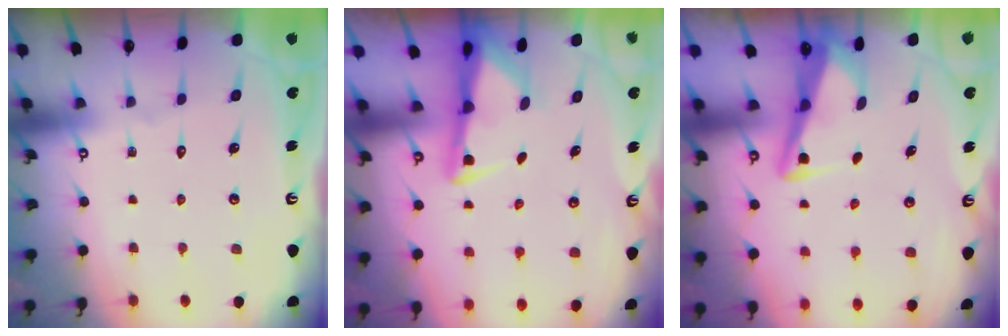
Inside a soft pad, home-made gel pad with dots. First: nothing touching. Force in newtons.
{"total": 3.0, "press": 2.9, "slide": 0.6}
{"total": 3.7, "press": 3.7, "slide": 0.4}